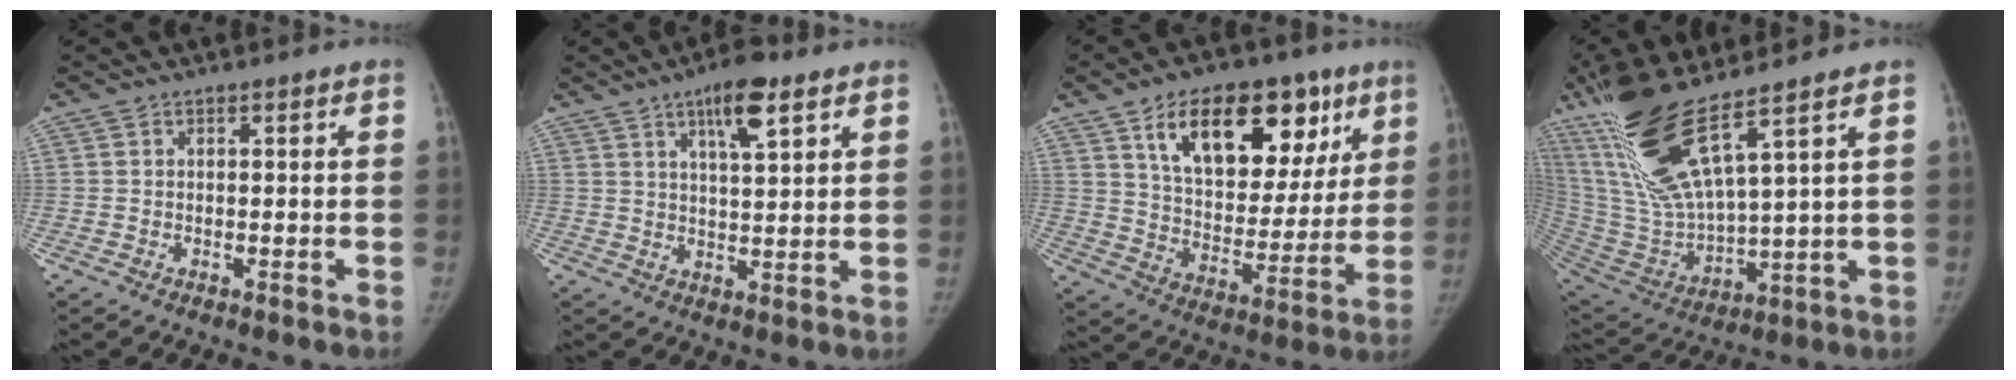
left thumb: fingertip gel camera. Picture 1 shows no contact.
{"total": 8.6, "force": [4.9, 2.5, 6.6], "torque": [-0.089, -0.028, 0.077]}
{"total": 22.8, "force": [11.4, 12.9, 15.1], "torque": [-0.171, -0.028, 0.183]}
{"total": 20.8, "force": [12.0, 3.9, 16.6], "torque": [-0.340, -0.057, 0.242]}